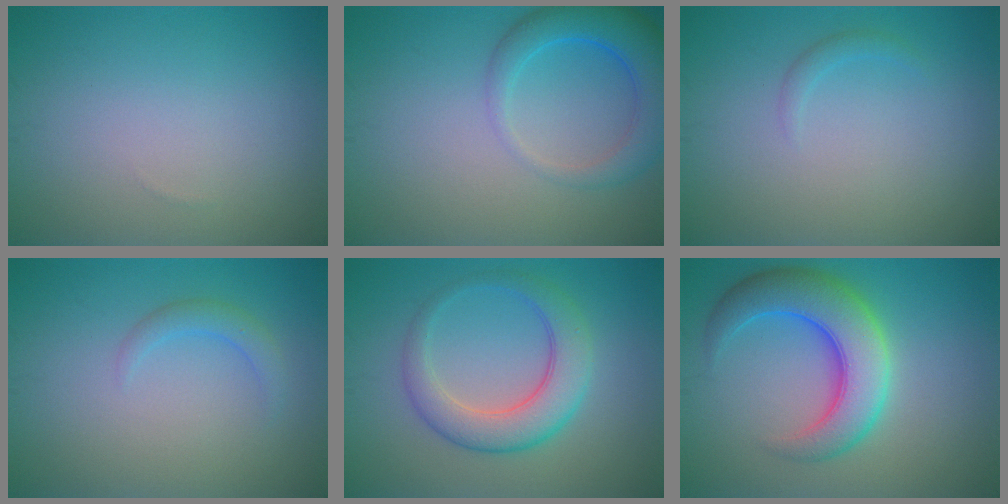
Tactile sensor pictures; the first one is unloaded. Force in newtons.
{"total": 5.2, "press": 5.2, "slide": 0.5}
{"total": 0.9, "press": 0.9, "slide": 0.0}
{"total": 1.6, "press": 1.6, "slide": 0.0}
{"total": 5.1, "press": 5.1, "slide": 0.2}
{"total": 7.6, "press": 7.6, "slide": 0.3}